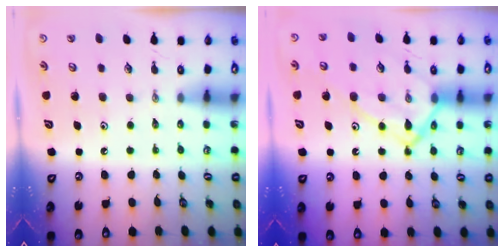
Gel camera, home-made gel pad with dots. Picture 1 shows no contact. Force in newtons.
{"total": 15.3, "press": 15.2, "slide": 1.5}